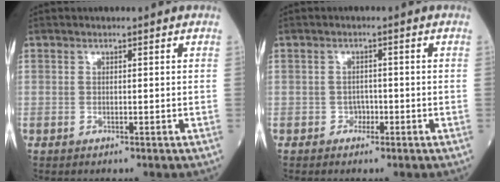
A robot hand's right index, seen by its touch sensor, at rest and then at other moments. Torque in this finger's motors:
{"motor_torque": [0.16, 0.03, -0.03, 0.00]}